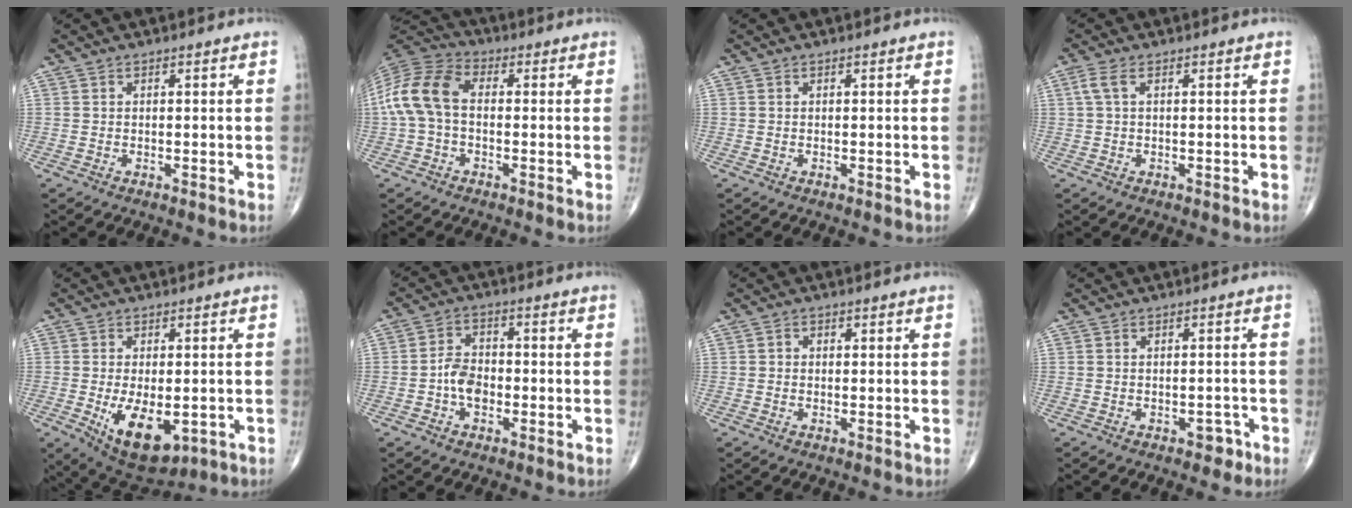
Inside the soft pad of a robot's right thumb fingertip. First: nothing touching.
{"total": 11.2, "force": [-0.2, 7.1, 8.6], "torque": [-0.180, 0.031, -0.016]}
{"total": 0.0}
{"total": 2.5, "force": [0.7, 1.0, 2.1], "torque": [-0.062, 0.013, 0.017]}
{"total": 11.7, "force": [-3.1, 6.2, 9.5], "torque": [-0.139, -0.011, -0.031]}
{"total": 5.4, "force": [-1.6, 3.7, 3.6], "torque": [-0.051, 0.018, -0.037]}
{"total": 0.9, "force": [0.1, 0.8, 0.3], "torque": [0.001, 0.002, -0.002]}
{"total": 2.3, "force": [-1.4, 1.3, 1.3], "torque": [-0.006, 0.009, -0.016]}